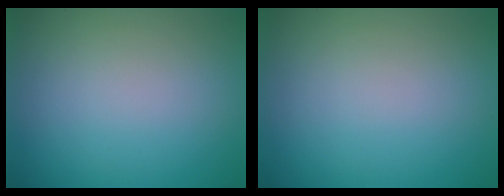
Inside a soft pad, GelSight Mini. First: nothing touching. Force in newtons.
{"total": 0.0}